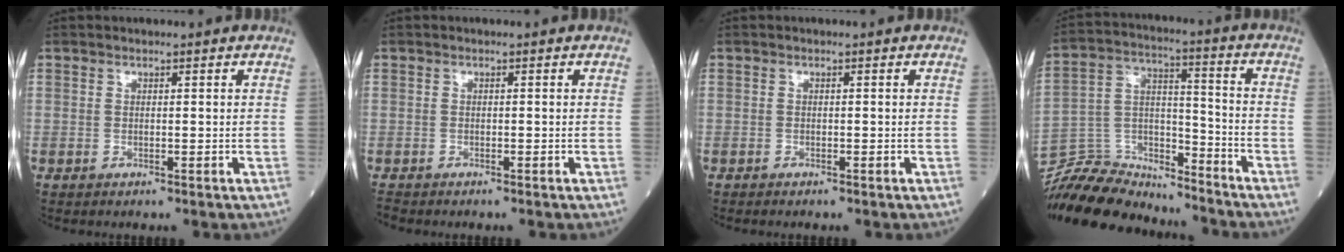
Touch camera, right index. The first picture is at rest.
{"total": 1.6, "force": [-1.5, 0.4, 0.0], "torque": [-0.004, -0.004, -0.028]}
{"total": 1.0, "force": [-0.9, 0.2, 0.4], "torque": [-0.008, -0.002, -0.013]}
{"total": 18.8, "force": [-18.0, 4.2, 3.8], "torque": [-0.085, 0.027, -0.302]}